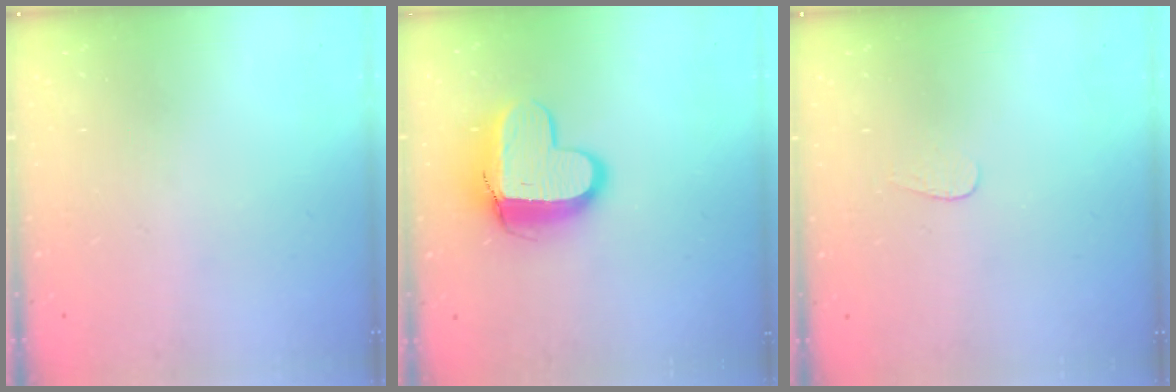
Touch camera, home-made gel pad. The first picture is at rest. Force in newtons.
{"total": 12.7, "press": 12.7, "slide": 1.1}
{"total": 3.5, "press": 3.5, "slide": 0.3}